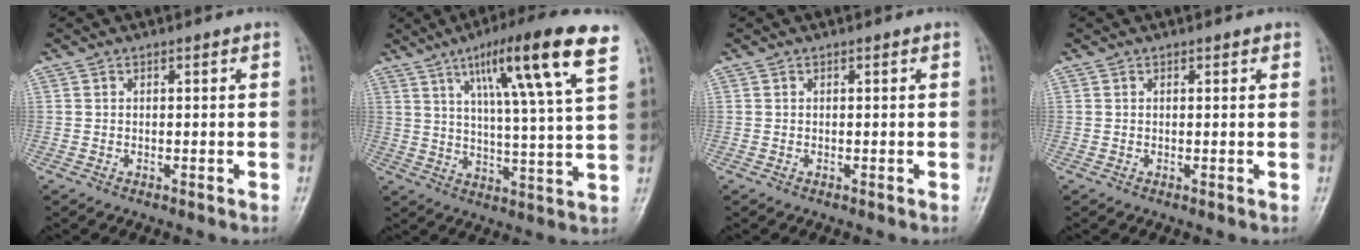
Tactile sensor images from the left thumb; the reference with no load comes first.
{"total": 17.2, "force": [8.8, 1.4, 14.7], "torque": [-0.227, -0.027, 0.133]}
{"total": 0.0}
{"total": 0.9, "force": [0.6, 0.4, 0.5], "torque": [-0.003, -0.002, 0.004]}